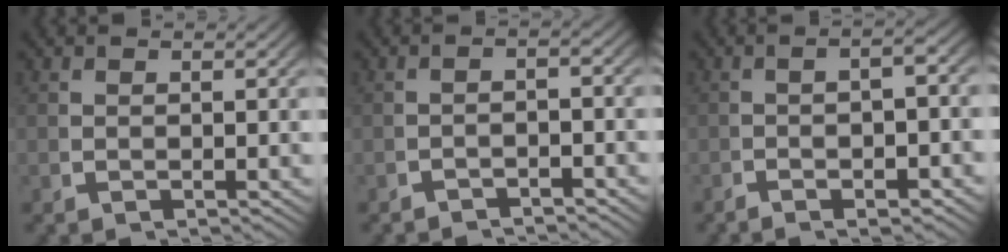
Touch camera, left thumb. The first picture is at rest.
{"total": 2.2, "force": [-2.1, 0.3, 0.6], "torque": [-0.008, -0.007, -0.033]}
{"total": 3.4, "force": [-1.4, 0.7, 3.0], "torque": [-0.048, 0.003, -0.024]}